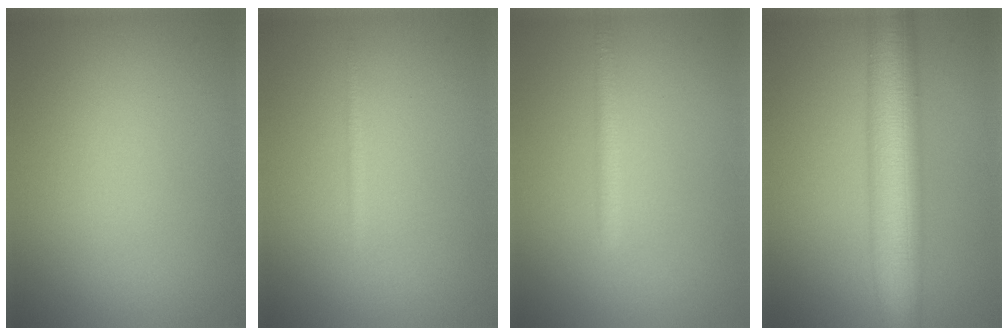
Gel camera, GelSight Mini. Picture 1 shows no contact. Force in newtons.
{"total": 0.7, "press": 0.7, "slide": 0.1}
{"total": 1.6, "press": 1.6, "slide": 0.1}
{"total": 9.7, "press": 9.7, "slide": 0.1}